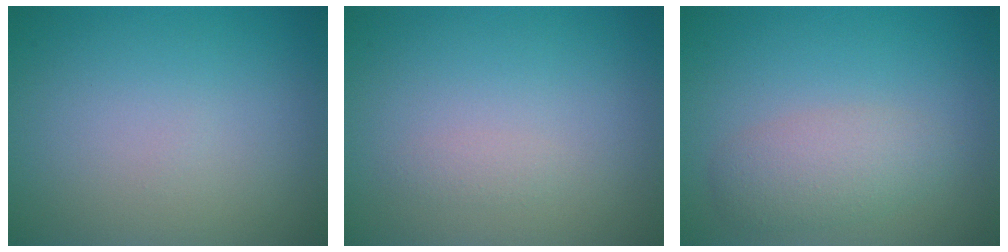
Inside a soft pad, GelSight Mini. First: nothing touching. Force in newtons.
{"total": 0.7, "press": 0.7, "slide": 0.0}
{"total": 2.9, "press": 2.9, "slide": 0.1}